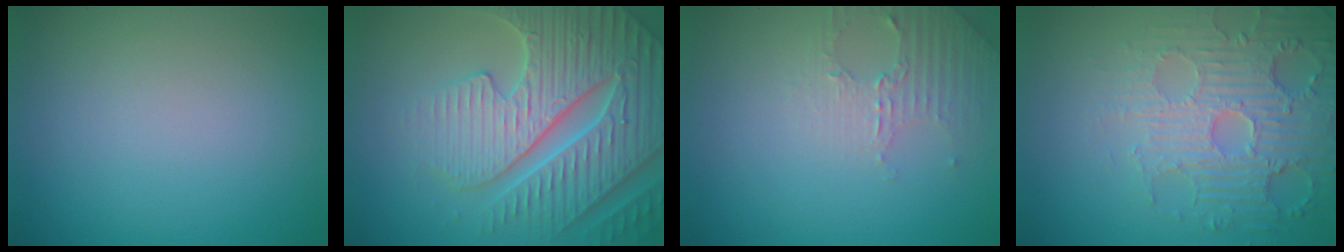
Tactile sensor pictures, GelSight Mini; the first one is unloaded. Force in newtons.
{"total": 7.6, "press": 7.4, "slide": 1.7}
{"total": 2.6, "press": 2.5, "slide": 0.7}
{"total": 4.8, "press": 4.6, "slide": 1.2}